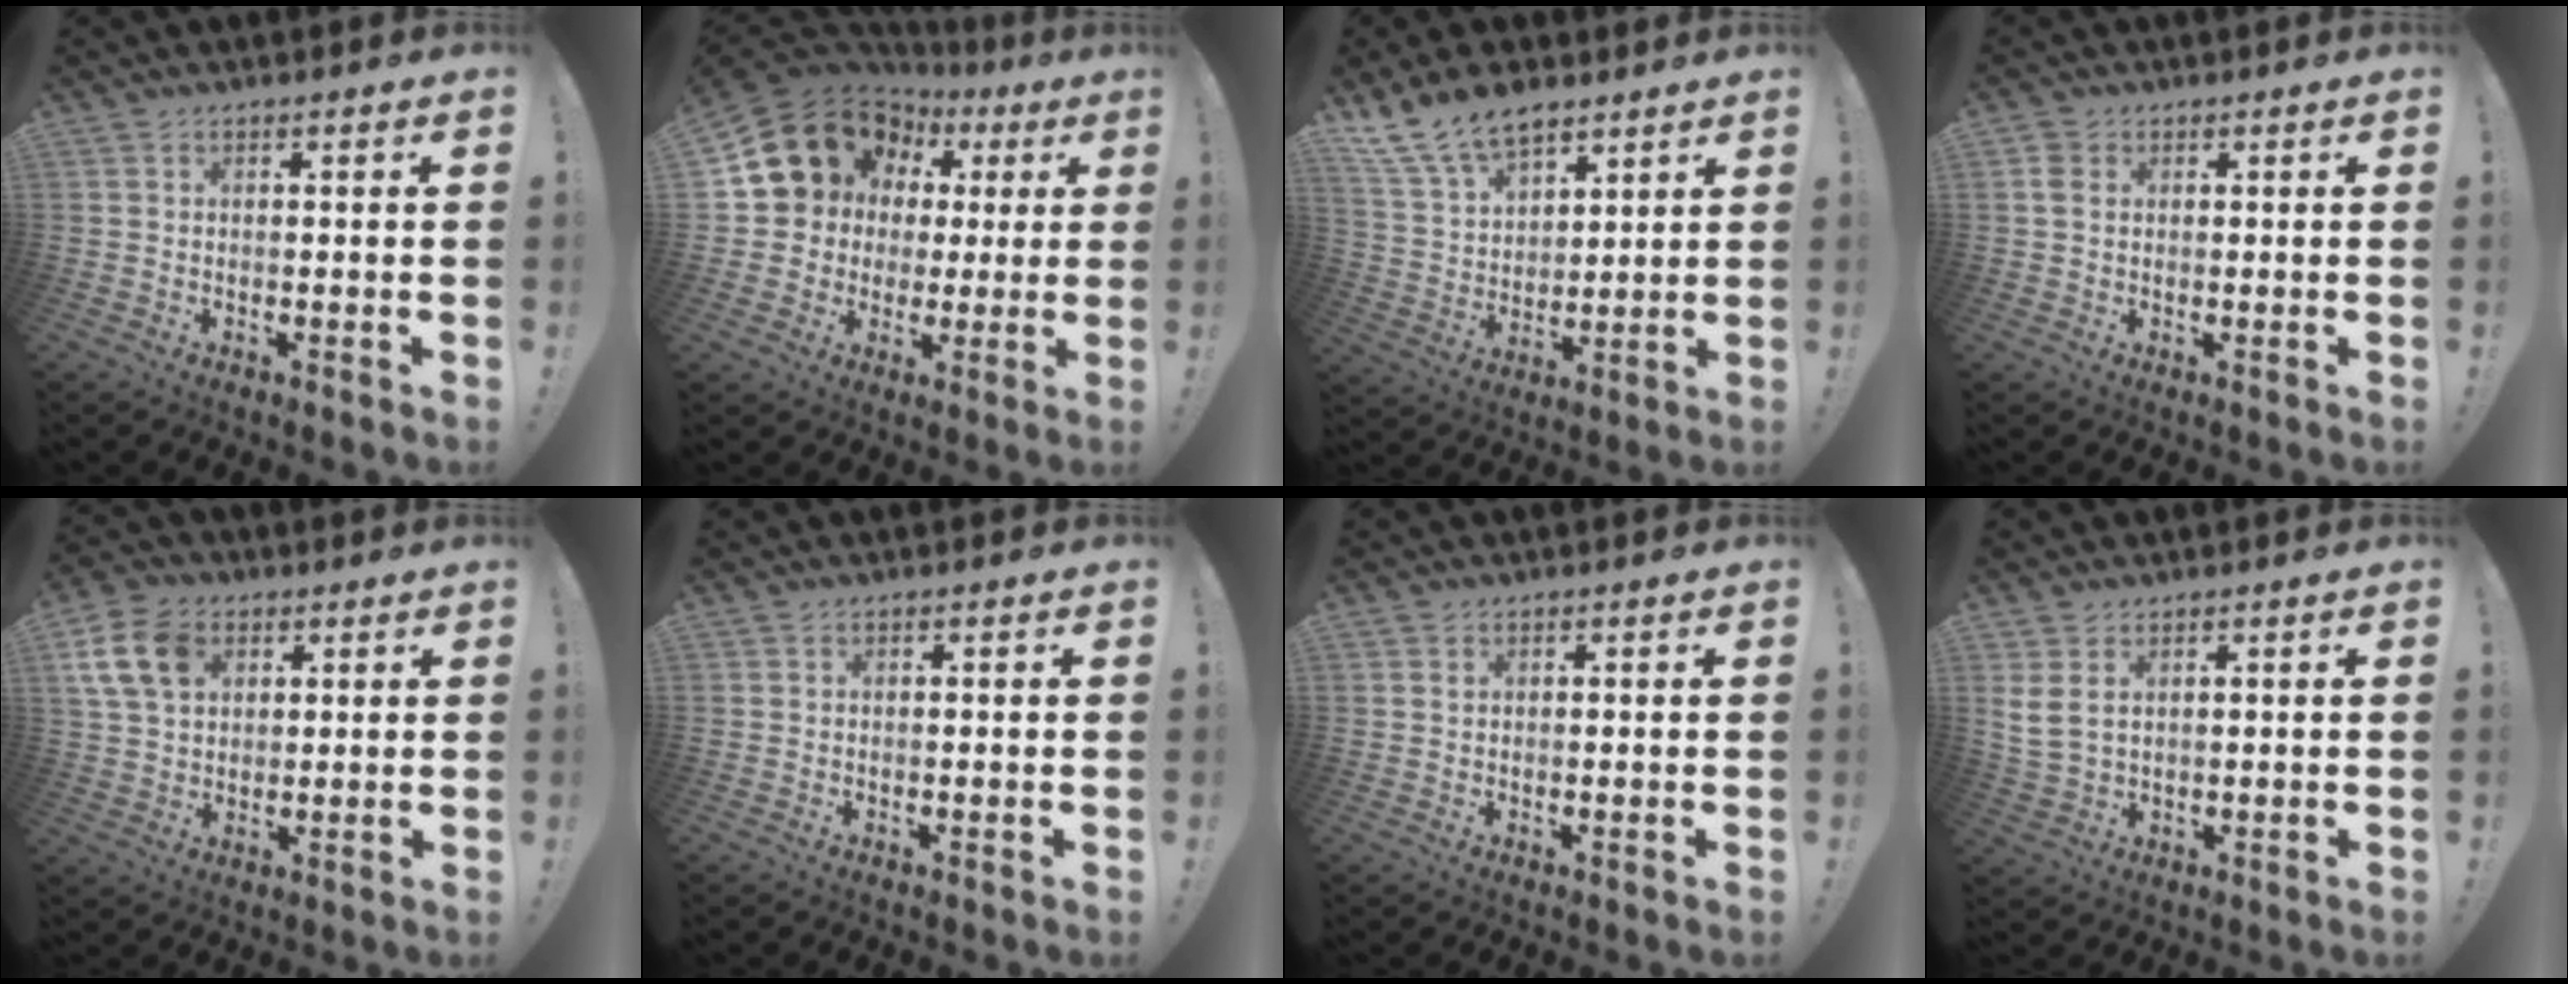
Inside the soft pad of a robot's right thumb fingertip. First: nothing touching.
{"total": 14.0, "force": [6.1, 11.7, 4.7], "torque": [-0.070, -0.036, 0.137]}
{"total": 13.4, "force": [10.1, 6.8, 5.5], "torque": [-0.117, -0.059, 0.195]}
{"total": 3.1, "force": [0.9, 2.4, 1.7], "torque": [-0.026, 0.004, 0.017]}
{"total": 12.3, "force": [5.1, 8.8, 7.0], "torque": [-0.136, -0.010, 0.102]}
{"total": 0.0}
{"total": 0.7, "force": [0.5, 0.4, 0.3], "torque": [0.001, -0.002, 0.008]}
{"total": 5.1, "force": [2.4, 2.8, 3.5], "torque": [-0.061, -0.010, 0.047]}